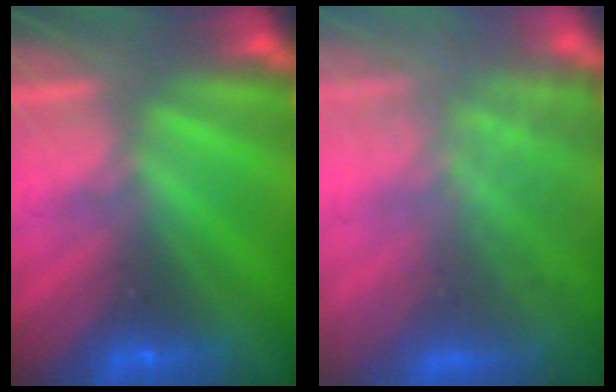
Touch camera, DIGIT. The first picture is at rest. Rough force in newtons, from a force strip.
{"total": 9.7}